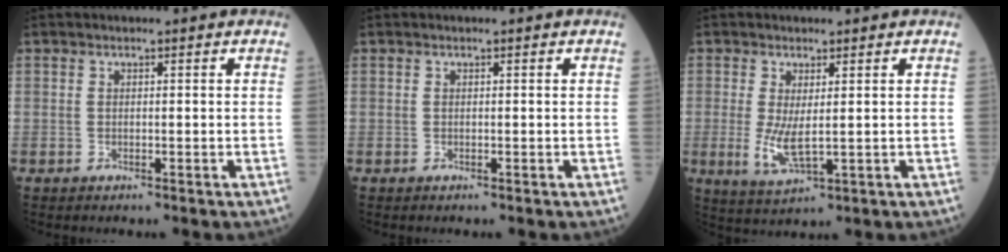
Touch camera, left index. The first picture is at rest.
{"total": 0.0}
{"total": 4.8, "force": [-0.1, 1.3, 4.6], "torque": [-0.100, -0.015, 0.006]}